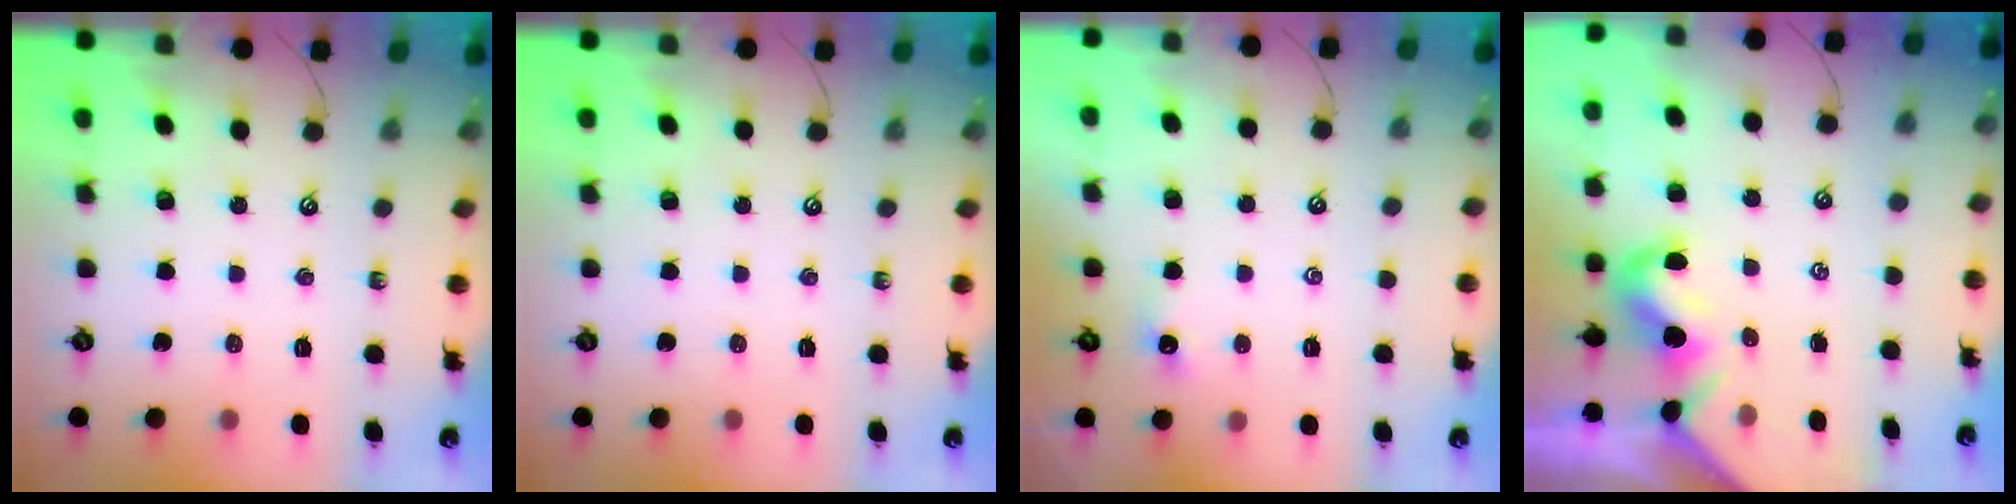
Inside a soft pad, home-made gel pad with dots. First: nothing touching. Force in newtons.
{"total": 0.0}
{"total": 0.6, "press": 0.3, "slide": 0.5}
{"total": 1.9, "press": 1.8, "slide": 0.6}